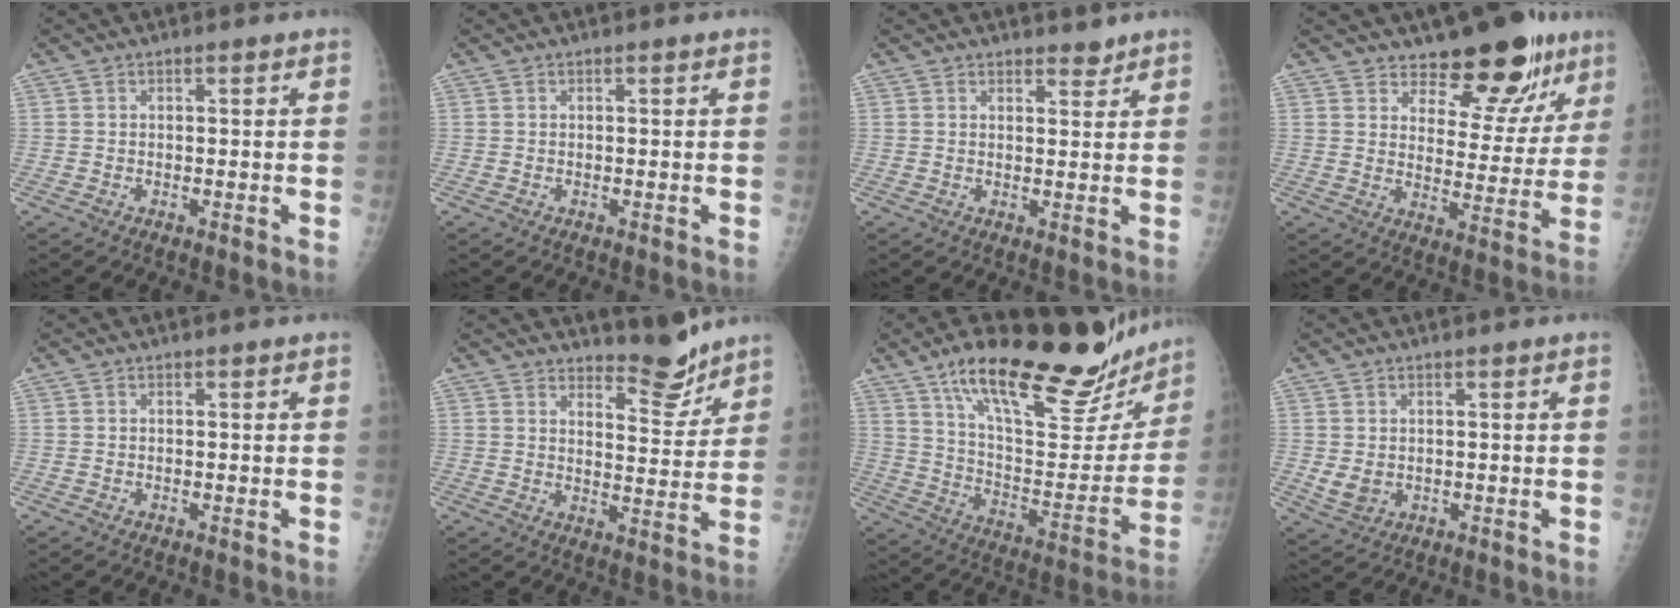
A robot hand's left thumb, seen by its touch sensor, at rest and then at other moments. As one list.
[{"total": 0.0}, {"total": 2.2, "force": [1.9, 0.9, 0.5], "torque": [0.009, -0.015, 0.025]}, {"total": 13.9, "force": [10.5, 6.5, 6.5], "torque": [-0.031, -0.078, 0.144]}, {"total": 0.0}, {"total": 6.9, "force": [6.4, 1.8, 2.1], "torque": [-0.004, -0.061, 0.102]}, {"total": 29.7, "force": [21.4, 9.8, 18.1], "torque": [-0.237, -0.074, 0.328]}, {"total": 3.0, "force": [0.3, 2.4, 1.8], "torque": [-0.028, -0.009, 0.016]}]